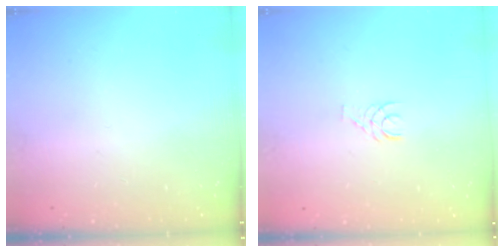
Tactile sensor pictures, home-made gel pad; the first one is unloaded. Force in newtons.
{"total": 3.6, "press": 3.6, "slide": 0.4}